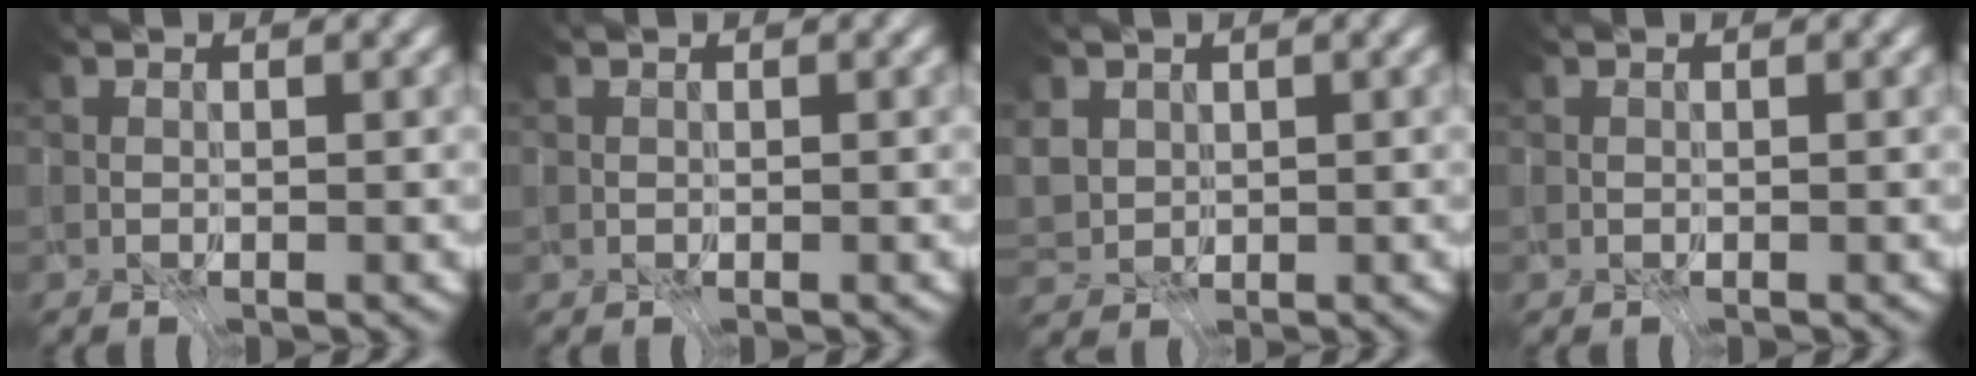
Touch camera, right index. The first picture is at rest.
{"total": 0.8, "force": [0.3, 0.7, 0.3], "torque": [-0.008, 0.002, 0.001]}
{"total": 1.8, "force": [0.2, 1.4, 1.0], "torque": [-0.034, 0.006, 0.004]}
{"total": 0.0}